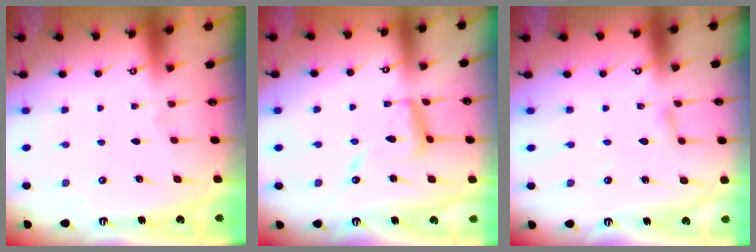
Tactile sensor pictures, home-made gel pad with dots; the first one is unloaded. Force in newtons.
{"total": 12.5, "press": 12.5, "slide": 1.1}
{"total": 2.8, "press": 2.8, "slide": 0.3}